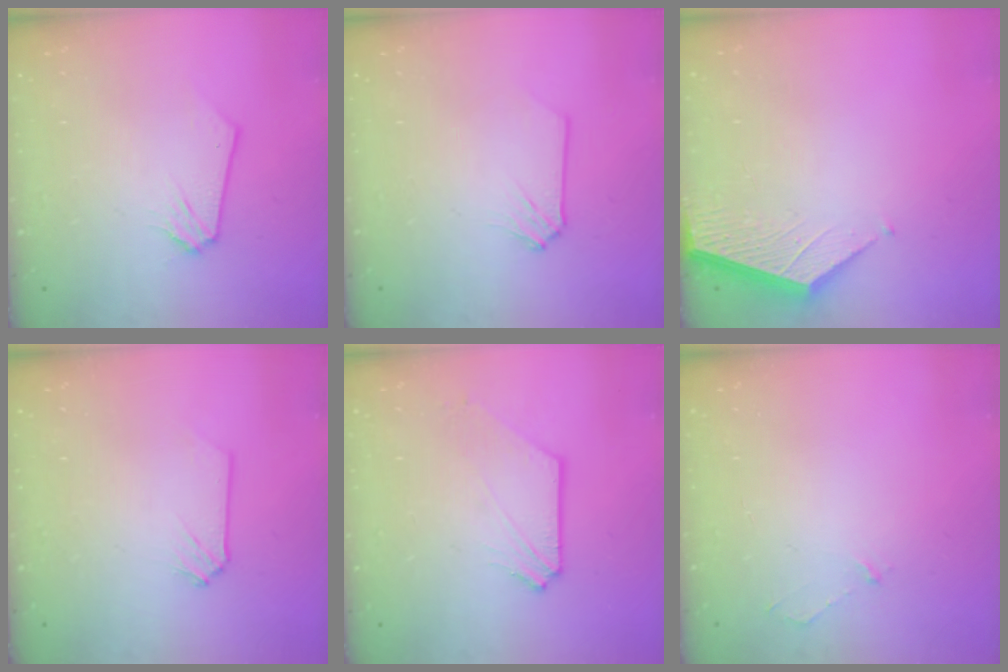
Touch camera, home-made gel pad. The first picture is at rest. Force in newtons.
{"total": 0.0}
{"total": 3.7, "press": 3.7, "slide": 0.3}
{"total": 0.0}
{"total": 1.4, "press": 1.3, "slide": 0.2}
{"total": 3.0, "press": 3.0, "slide": 0.3}